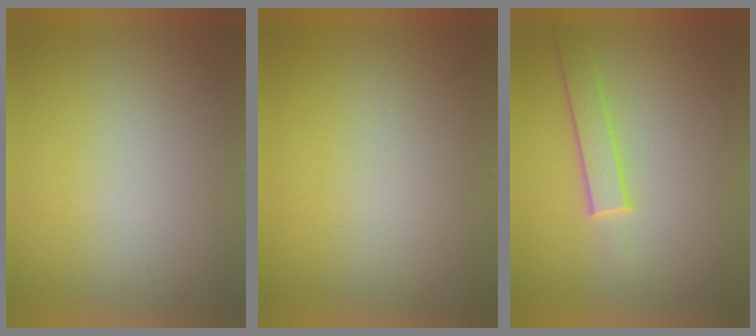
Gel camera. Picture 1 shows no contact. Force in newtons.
{"total": 0.0}
{"total": 1.9}